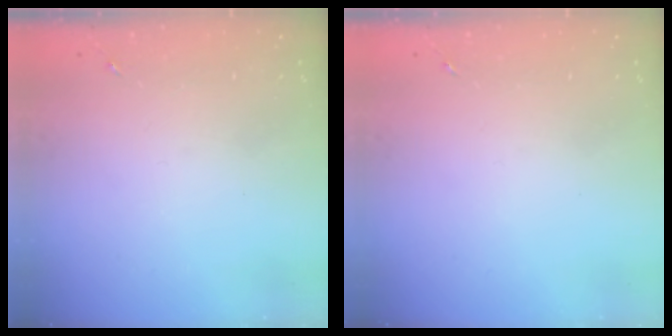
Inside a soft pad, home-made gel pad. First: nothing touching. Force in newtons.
{"total": 0.0}